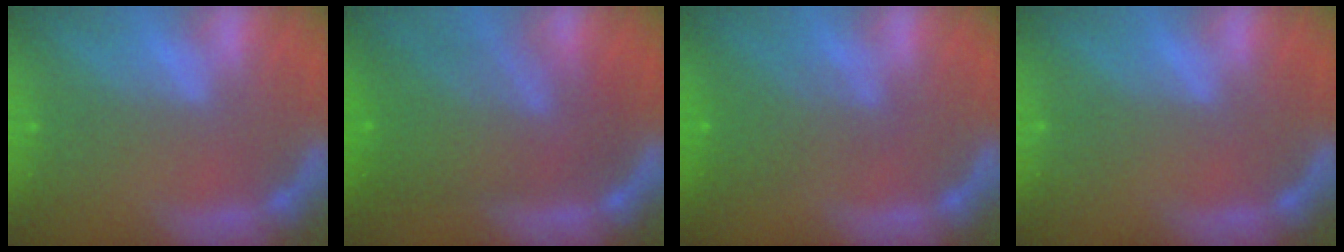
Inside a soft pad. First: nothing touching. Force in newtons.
{"total": 9.0}
{"total": 3.6}
{"total": 0.0}